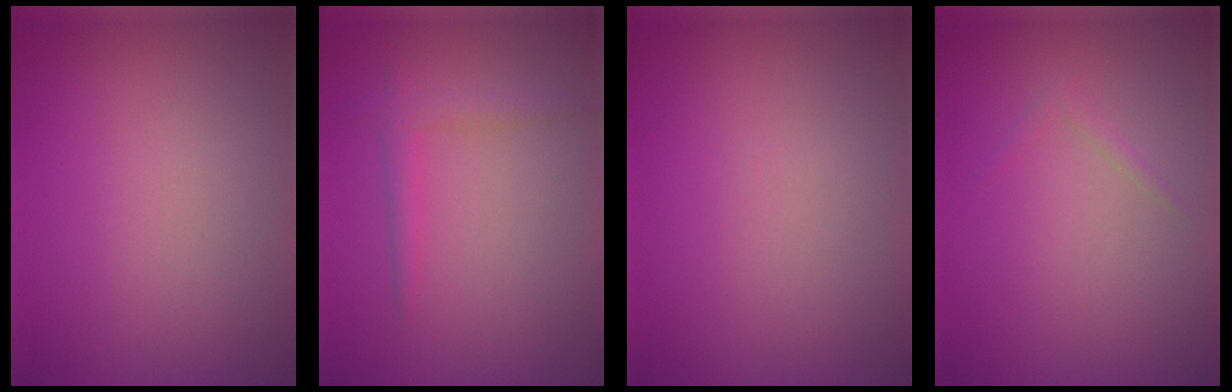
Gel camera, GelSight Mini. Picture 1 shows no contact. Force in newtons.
{"total": 1.7, "press": 1.7, "slide": 0.1}
{"total": 0.0}
{"total": 0.6, "press": 0.6, "slide": 0.0}